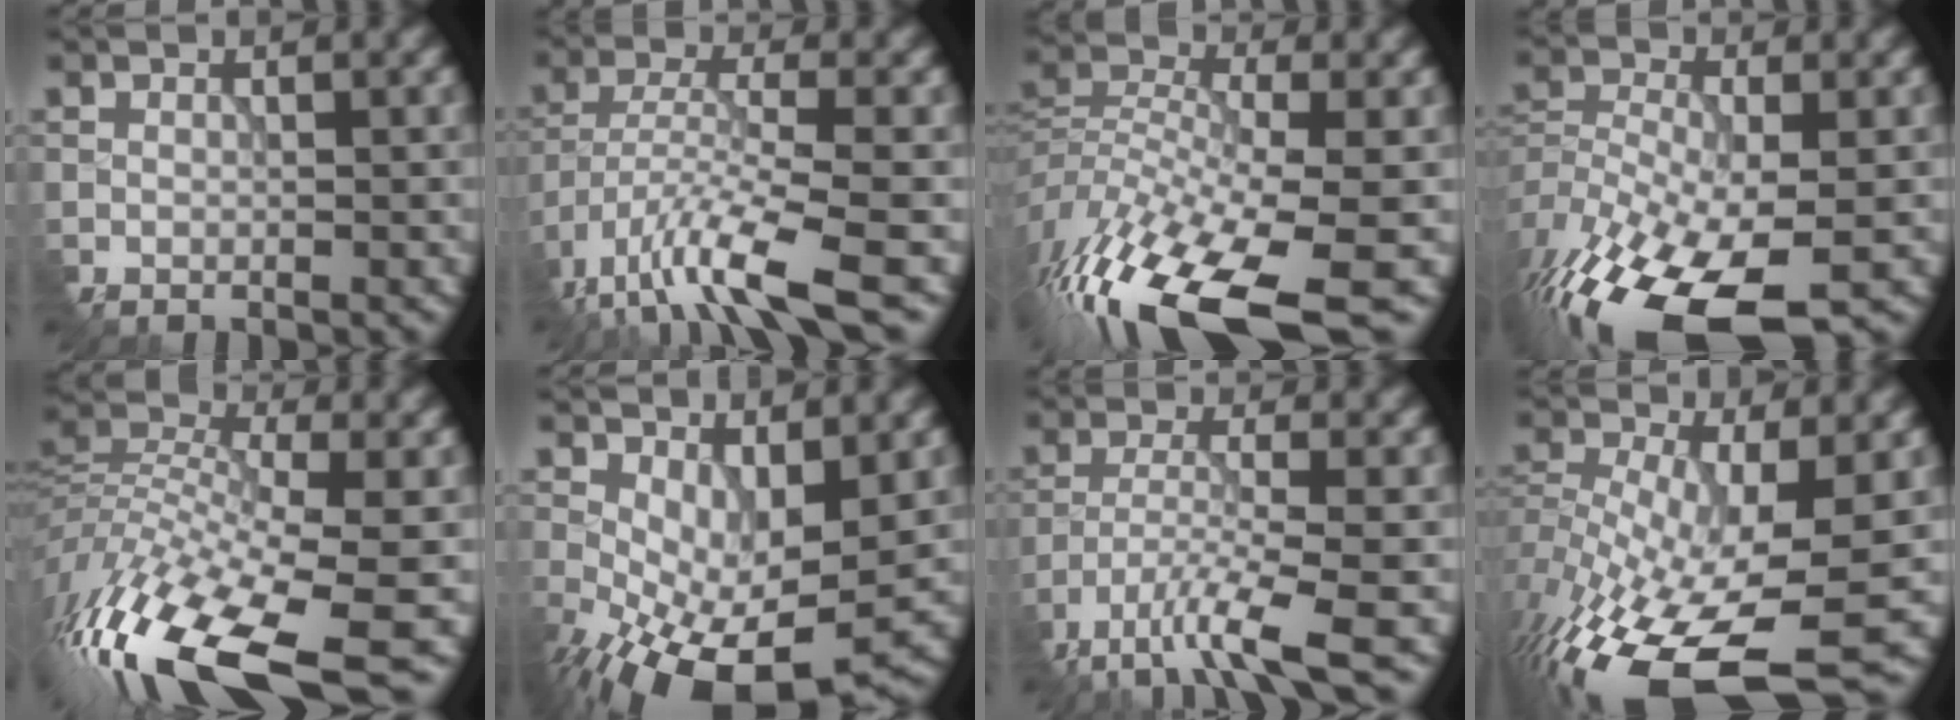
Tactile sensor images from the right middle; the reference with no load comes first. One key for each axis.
{"total": 8.2, "fx": -5.7, "fy": 1.5, "fz": 5.7, "tx": -0.113, "ty": -0.008, "tz": -0.106}
{"total": 14.7, "fx": -9.7, "fy": 4.6, "fz": 10.1, "tx": -0.224, "ty": -0.017, "tz": -0.164}
{"total": 14.9, "fx": -9.0, "fy": 6.4, "fz": 10.1, "tx": -0.235, "ty": -0.037, "tz": -0.143}
{"total": 14.8, "fx": -8.0, "fy": 5.4, "fz": 11.2, "tx": -0.252, "ty": -0.003, "tz": -0.136}
{"total": 10.3, "fx": -2.8, "fy": 5.4, "fz": 8.3, "tx": -0.155, "ty": -0.026, "tz": -0.030}
{"total": 5.9, "fx": -4.4, "fy": 0.6, "fz": 4.0, "tx": -0.081, "ty": -0.010, "tz": -0.083}
{"total": 15.9, "fx": -7.6, "fy": 6.5, "fz": 12.3, "tx": -0.275, "ty": -0.026, "tz": -0.114}